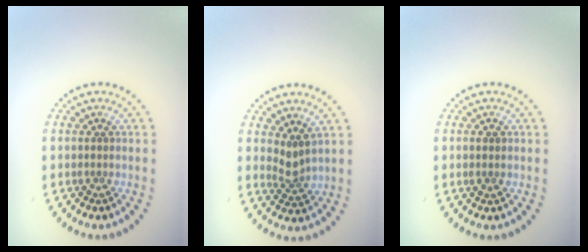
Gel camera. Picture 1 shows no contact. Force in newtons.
{"total": 1.9, "press": 1.4, "slide": 1.3}
{"total": 0.8, "press": 0.8, "slide": 0.1}